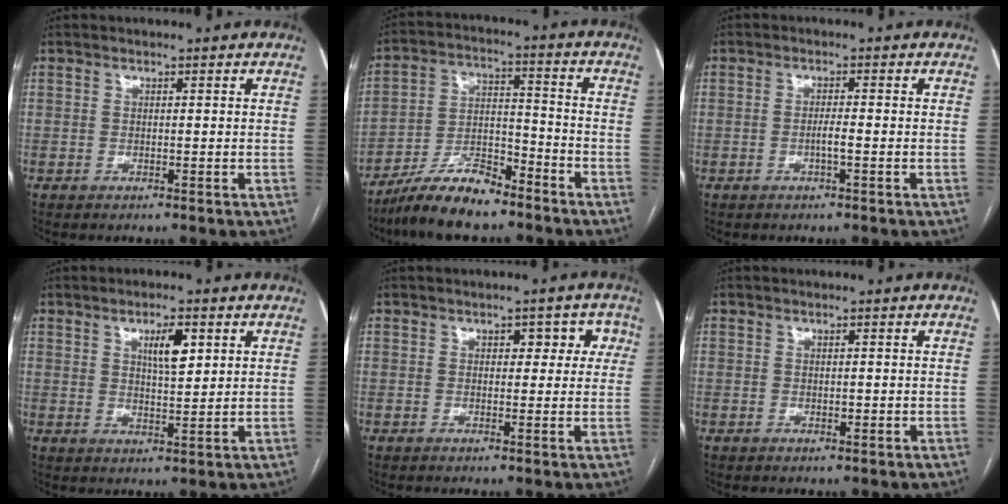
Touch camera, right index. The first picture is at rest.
{"total": 11.1, "force": [-9.1, 2.6, 5.7], "torque": [-0.107, 0.008, -0.167]}
{"total": 1.7, "force": [-0.6, 0.1, 1.6], "torque": [-0.028, 0.001, -0.010]}
{"total": 4.9, "force": [2.1, 1.4, 4.3], "torque": [-0.073, 0.001, 0.037]}
{"total": 4.3, "force": [1.3, 2.8, 3.0], "torque": [-0.016, 0.020, 0.011]}
{"total": 0.8, "force": [-0.1, 0.5, 0.6], "torque": [-0.006, 0.000, 0.000]}